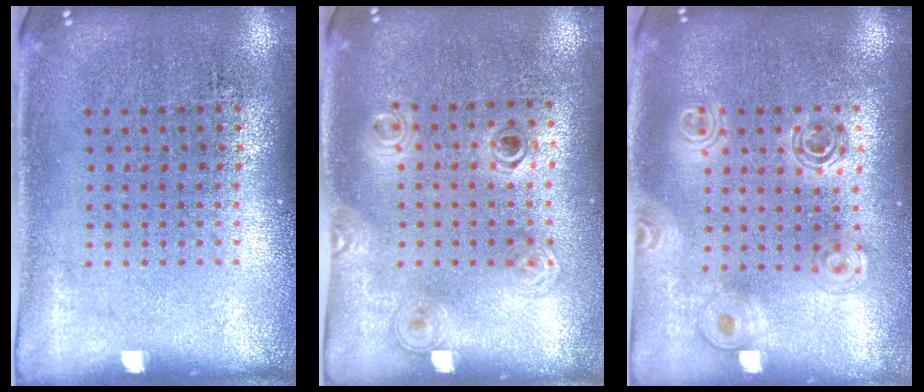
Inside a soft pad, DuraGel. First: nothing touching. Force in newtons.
{"total": 1.2, "press": 1.1, "slide": 0.5}
{"total": 1.5, "press": 1.4, "slide": 0.7}